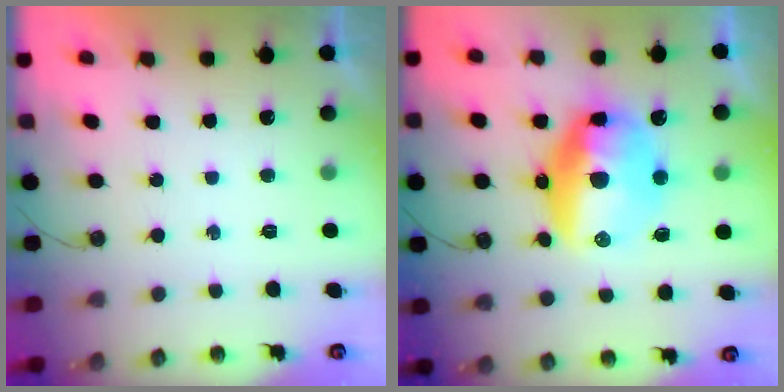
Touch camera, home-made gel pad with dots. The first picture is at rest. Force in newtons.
{"total": 16.1, "press": 16.1, "slide": 1.5}